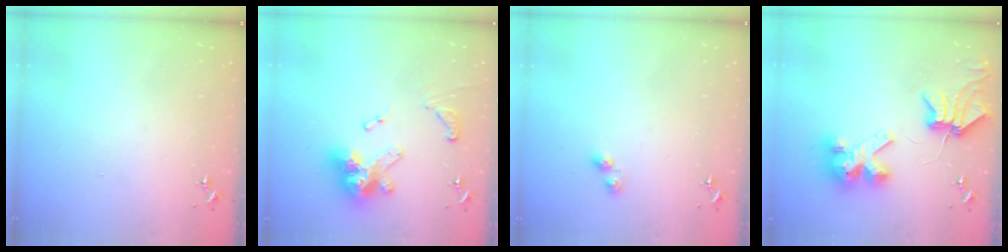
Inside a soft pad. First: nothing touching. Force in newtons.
{"total": 17.3, "press": 17.2, "slide": 1.9}
{"total": 4.3, "press": 4.3, "slide": 0.1}
{"total": 11.2, "press": 11.1, "slide": 1.4}